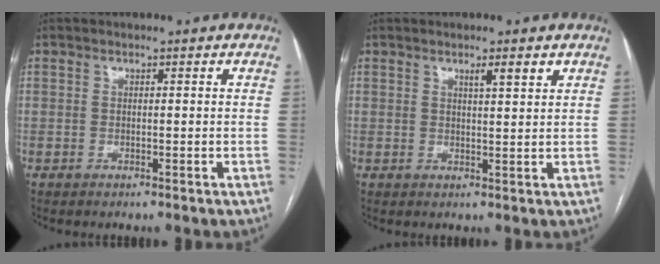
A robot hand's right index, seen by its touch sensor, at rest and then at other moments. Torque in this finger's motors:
{"motor_torque": [0.09, -0.01, 0.01, 0.02]}